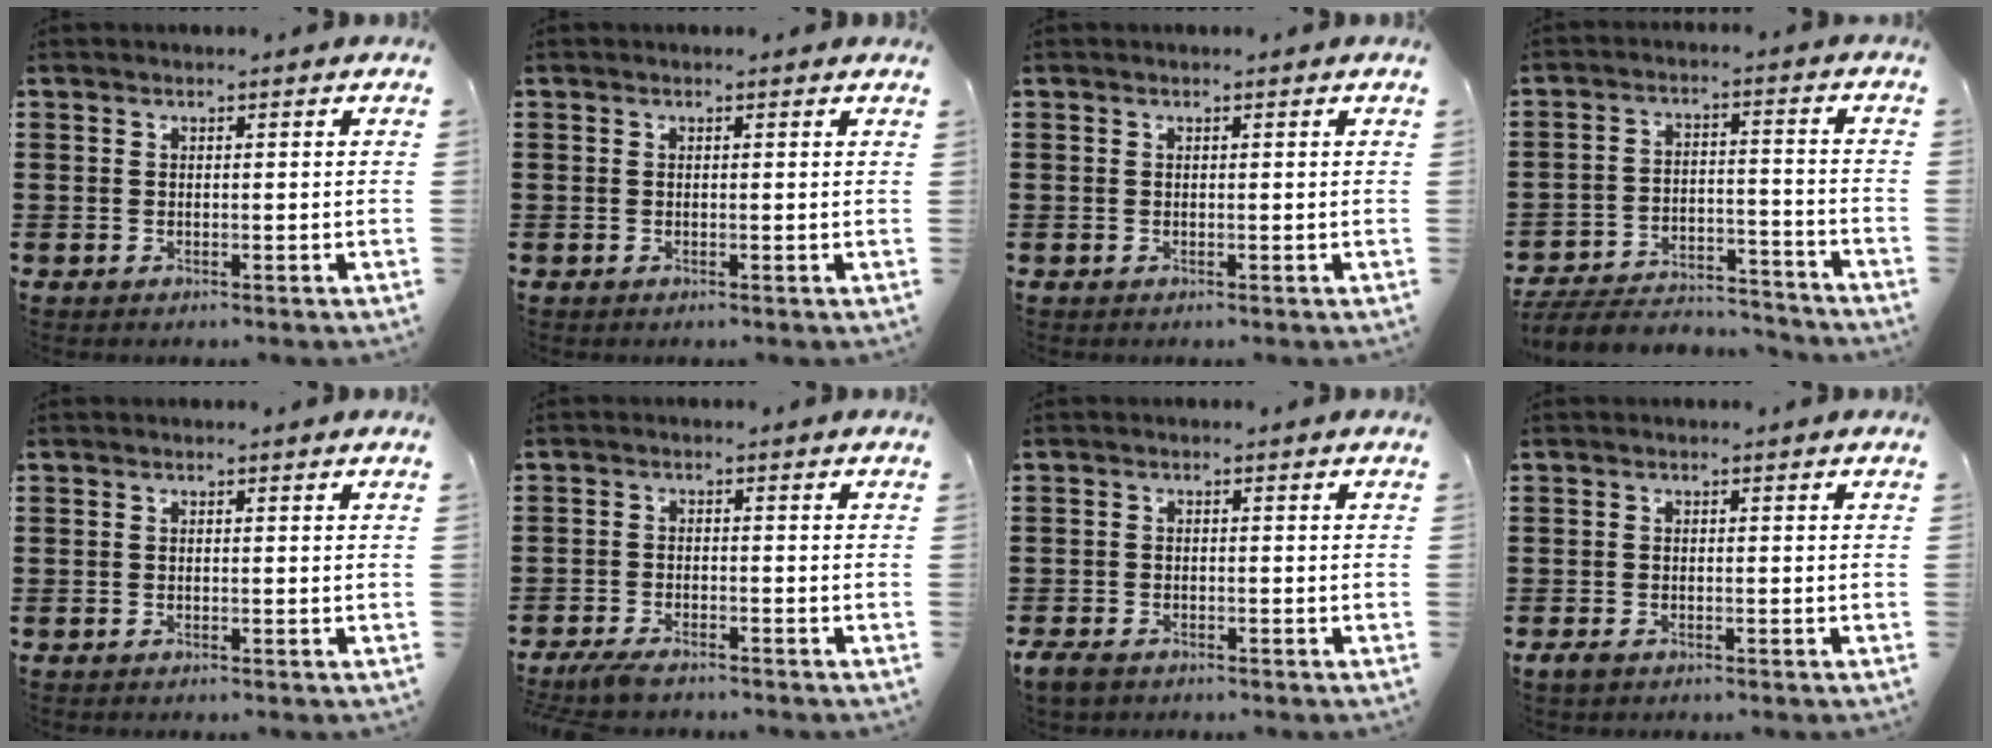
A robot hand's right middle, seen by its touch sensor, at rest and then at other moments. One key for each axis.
{"total": 0.0}
{"total": 0.0}
{"total": 5.5, "fx": -5.2, "fy": 1.1, "fz": 1.2, "tx": -0.032, "ty": 0.006, "tz": -0.107}
{"total": 0.0}
{"total": 2.9, "fx": -2.7, "fy": 0.3, "fz": 1.0, "tx": -0.033, "ty": -0.004, "tz": -0.058}
{"total": 2.0, "fx": -1.6, "fy": 0.8, "fz": 0.9, "tx": -0.034, "ty": -0.004, "tz": -0.035}
{"total": 1.2, "fx": -0.8, "fy": 0.6, "fz": 0.6, "tx": -0.023, "ty": -0.006, "tz": -0.019}